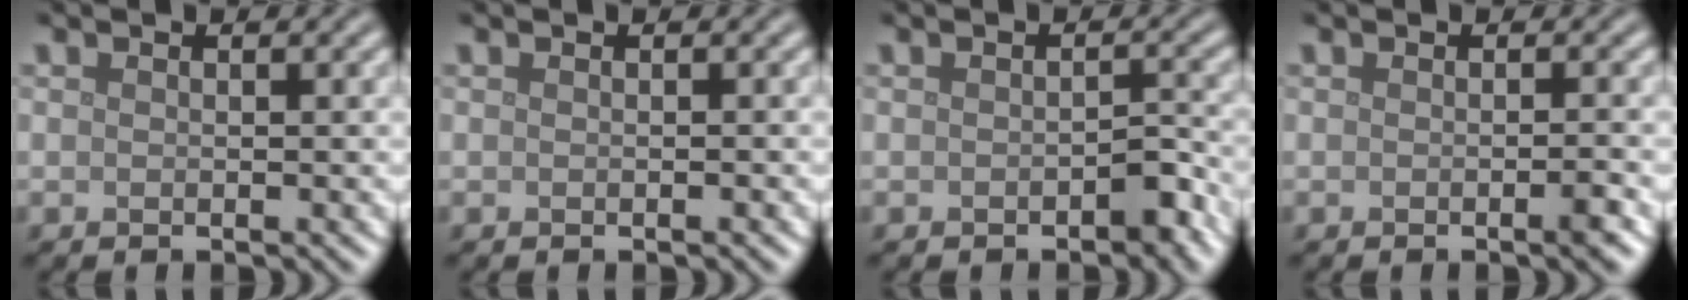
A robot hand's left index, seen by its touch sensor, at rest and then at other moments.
{"total": 0.0}
{"total": 1.9, "force": [-0.9, 0.9, 1.4], "torque": [-0.020, 0.003, -0.013]}
{"total": 1.2, "force": [-0.4, 0.1, 1.1], "torque": [-0.014, -0.001, -0.008]}